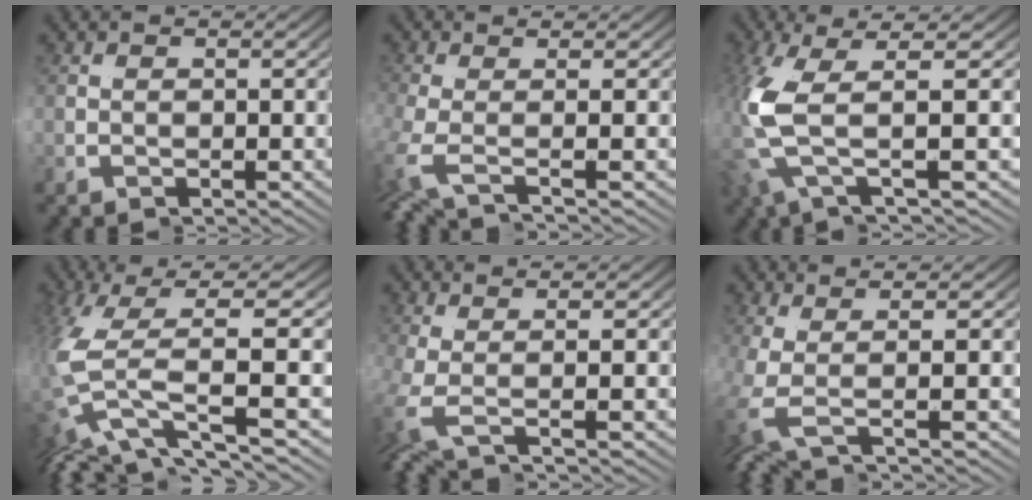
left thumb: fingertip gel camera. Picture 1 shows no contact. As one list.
[{"total": 2.2, "force": [0.9, -1.8, 0.9], "torque": [-0.016, 0.008, 0.008]}, {"total": 3.9, "force": [2.0, -2.6, 2.1], "torque": [-0.065, 0.028, 0.028]}, {"total": 4.2, "force": [0.5, 0.1, 4.1], "torque": [-0.152, -0.003, 0.025]}, {"total": 2.6, "force": [1.0, -2.1, 1.2], "torque": [-0.010, 0.015, 0.010]}, {"total": 3.0, "force": [1.4, -2.4, 1.0], "torque": [-0.011, 0.020, 0.015]}]